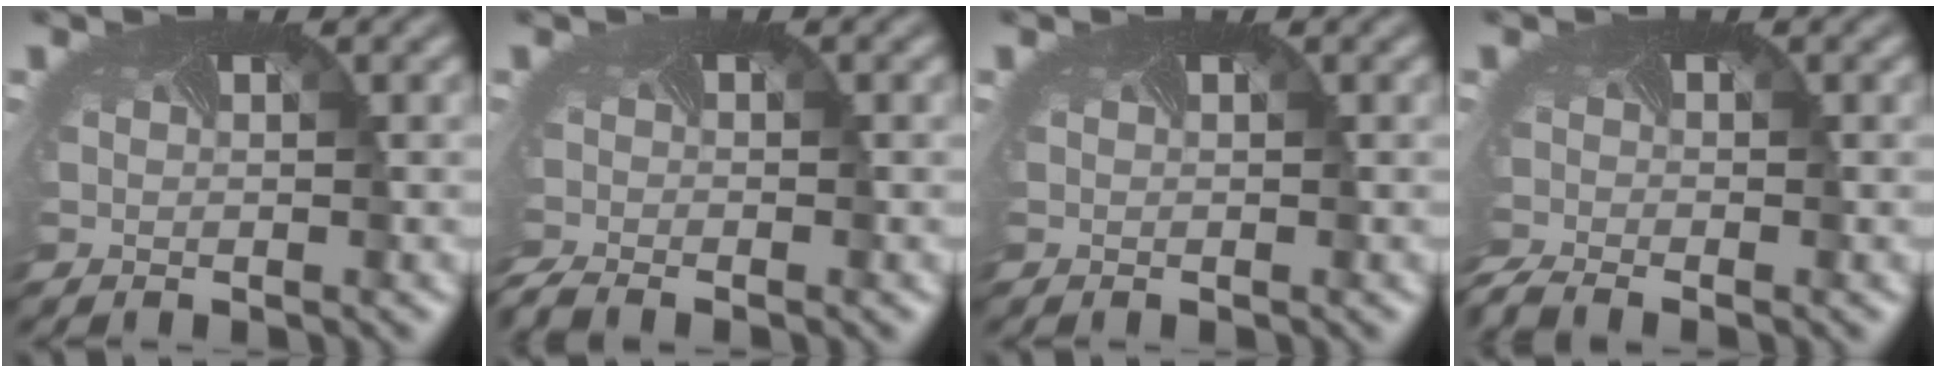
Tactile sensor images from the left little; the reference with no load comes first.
{"total": 2.5, "force": [-2.3, 0.1, 1.1], "torque": [-0.027, -0.016, -0.046]}
{"total": 0.0}
{"total": 2.8, "force": [-2.6, 0.3, 1.1], "torque": [-0.029, -0.021, -0.054]}